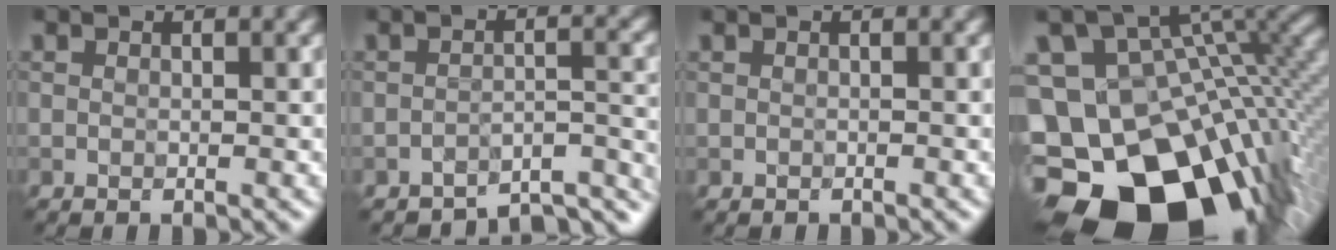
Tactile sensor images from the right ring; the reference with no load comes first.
{"total": 6.2, "force": [-5.8, 1.3, 1.6], "torque": [-0.014, -0.021, -0.072]}
{"total": 0.0}
{"total": 17.7, "force": [-6.2, 12.1, 11.4], "torque": [-0.200, -0.022, -0.071]}